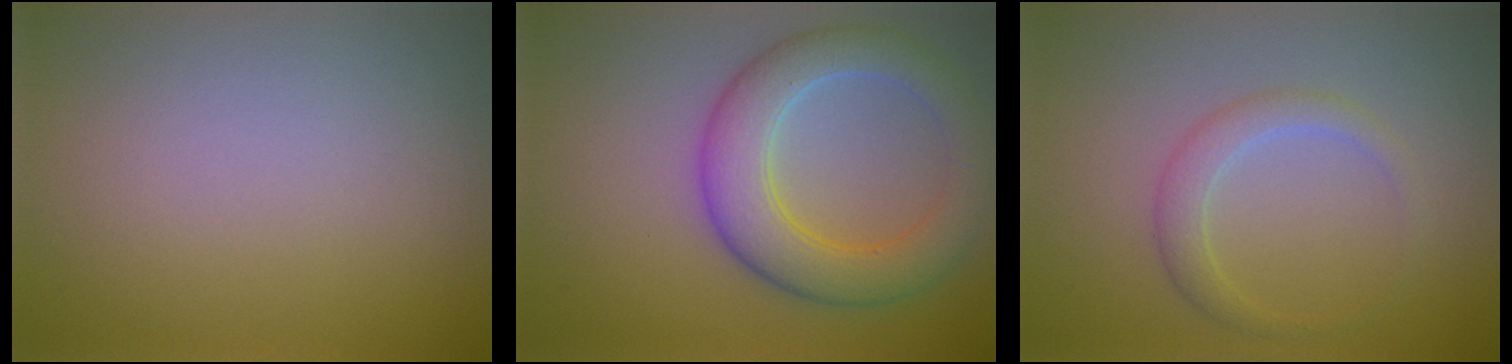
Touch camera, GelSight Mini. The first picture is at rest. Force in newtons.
{"total": 6.2, "press": 6.2, "slide": 0.2}
{"total": 2.1, "press": 2.1, "slide": 0.1}